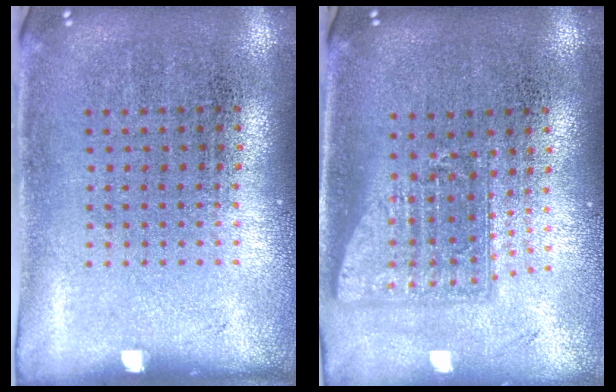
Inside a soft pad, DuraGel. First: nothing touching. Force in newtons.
{"total": 1.6, "press": 1.2, "slide": 1.0}